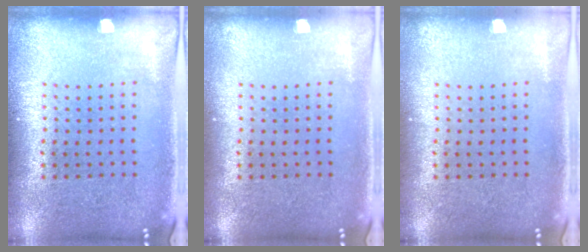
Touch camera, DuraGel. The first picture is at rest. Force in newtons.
{"total": 0.0}
{"total": 0.0}